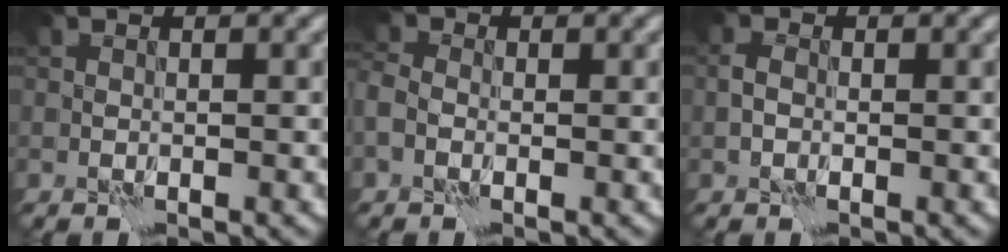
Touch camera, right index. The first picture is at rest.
{"total": 2.7, "force": [-0.4, 2.2, 1.5], "torque": [-0.032, 0.007, -0.018]}
{"total": 1.2, "force": [-0.3, 0.9, 0.7], "torque": [-0.013, 0.006, -0.011]}